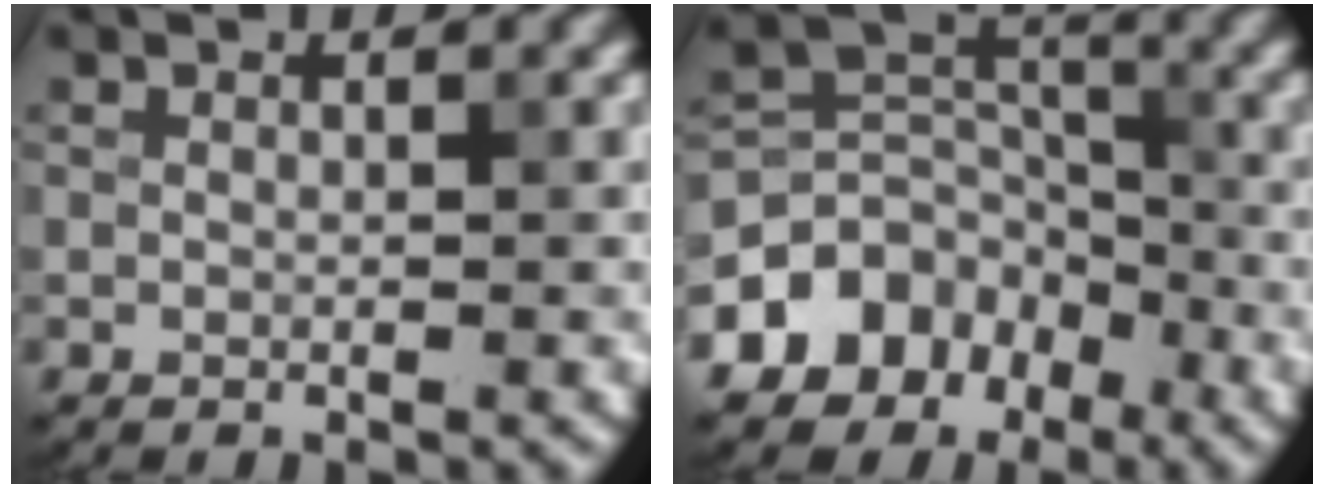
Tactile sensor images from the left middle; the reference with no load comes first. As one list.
[{"total": 7.2, "force": [-4.1, 5.3, 2.5], "torque": [-0.032, 0.012, -0.087]}]